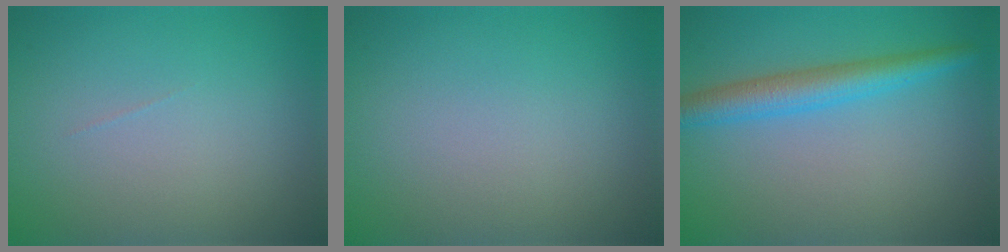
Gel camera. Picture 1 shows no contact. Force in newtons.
{"total": 0.0}
{"total": 3.8, "press": 3.8, "slide": 0.1}